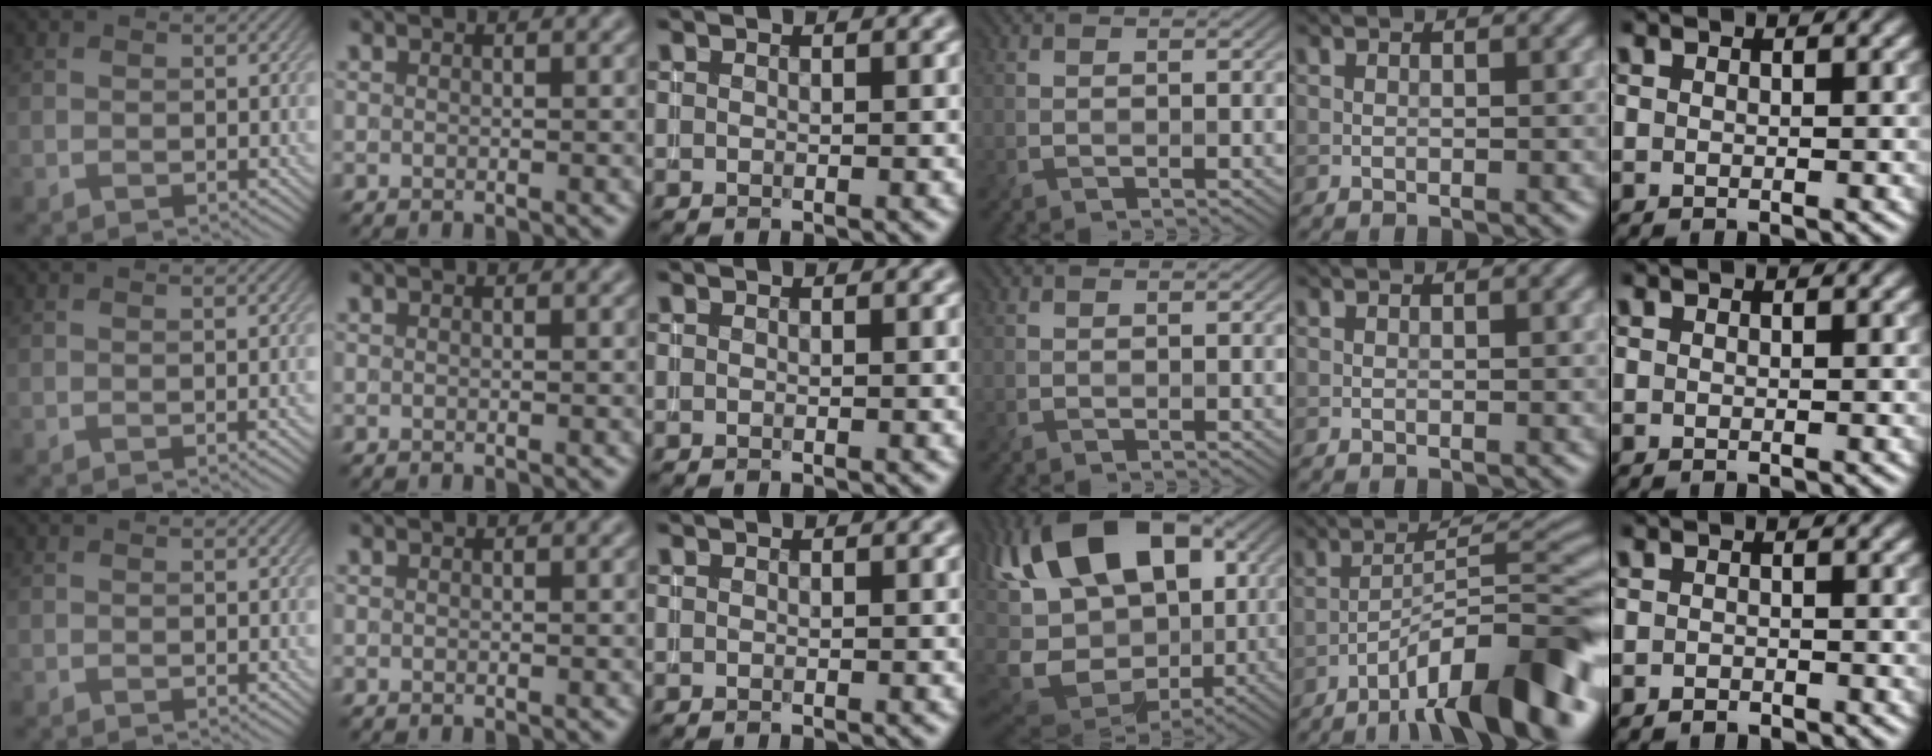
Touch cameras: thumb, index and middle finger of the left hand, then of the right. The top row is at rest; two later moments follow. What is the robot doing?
{"motion": "insert", "object": "backpack"}